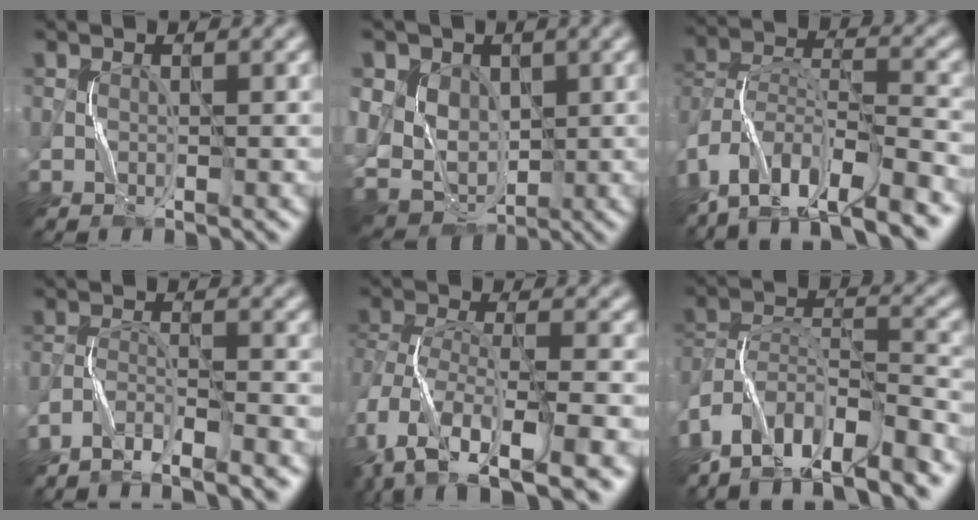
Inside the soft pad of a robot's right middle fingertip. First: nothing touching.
{"total": 8.0, "force": [2.0, 6.6, 4.1], "torque": [-0.076, 0.018, 0.018]}
{"total": 12.6, "force": [-10.3, 3.7, 6.3], "torque": [-0.120, 0.016, -0.160]}
{"total": 4.0, "force": [-3.7, 0.2, 1.4], "torque": [-0.031, 0.001, -0.072]}
{"total": 11.7, "force": [-7.5, 4.7, 7.6], "torque": [-0.165, -0.003, -0.120]}
{"total": 11.6, "force": [-9.5, 3.0, 5.8], "torque": [-0.118, 0.019, -0.158]}